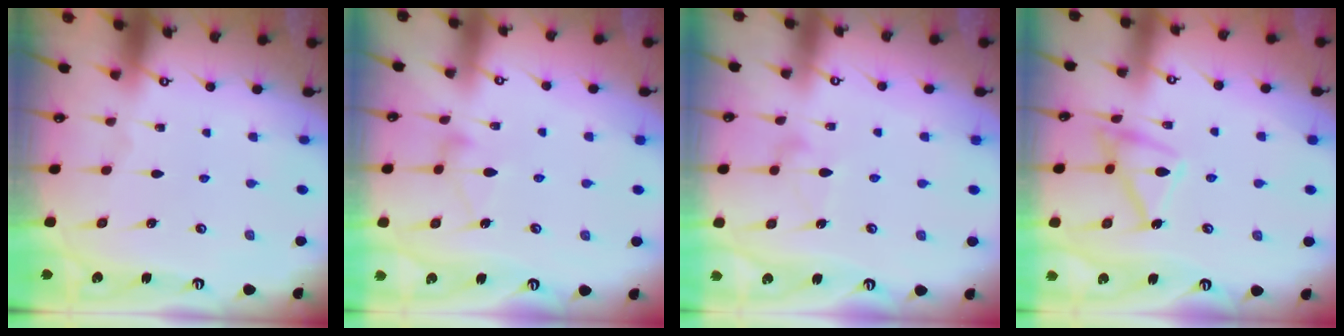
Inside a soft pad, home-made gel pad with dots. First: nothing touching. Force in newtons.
{"total": 7.3, "press": 7.3, "slide": 0.3}
{"total": 7.8, "press": 7.8, "slide": 0.3}
{"total": 14.2, "press": 14.2, "slide": 0.8}